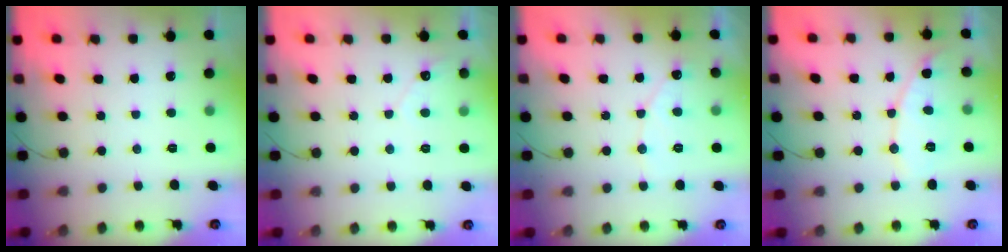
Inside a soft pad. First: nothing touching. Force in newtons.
{"total": 2.8, "press": 2.8, "slide": 0.2}
{"total": 5.6, "press": 5.6, "slide": 0.3}
{"total": 8.1, "press": 8.1, "slide": 0.4}